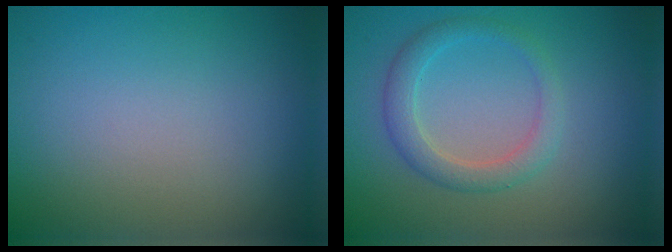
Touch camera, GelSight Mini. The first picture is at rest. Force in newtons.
{"total": 2.6, "press": 2.6, "slide": 0.2}